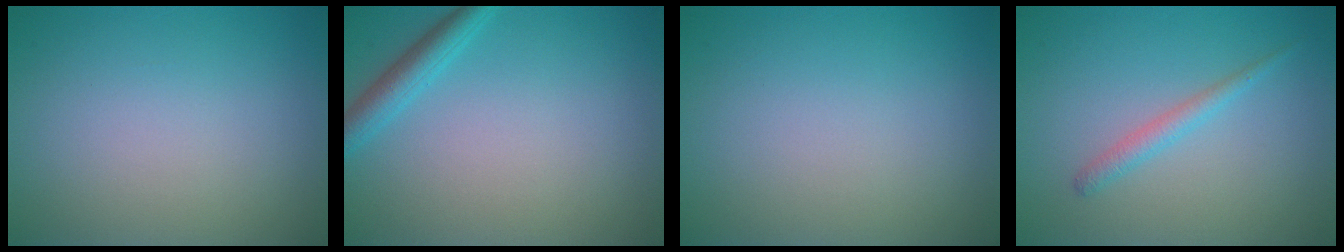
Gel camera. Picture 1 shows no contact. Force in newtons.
{"total": 2.4, "press": 2.4, "slide": 0.1}
{"total": 0.0}
{"total": 1.5, "press": 1.5, "slide": 0.1}